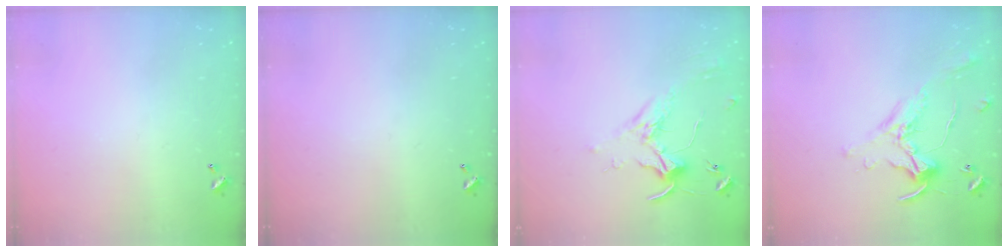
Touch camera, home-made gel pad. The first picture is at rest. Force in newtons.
{"total": 0.0}
{"total": 1.8, "press": 1.8, "slide": 0.4}
{"total": 0.7, "press": 0.5, "slide": 0.4}